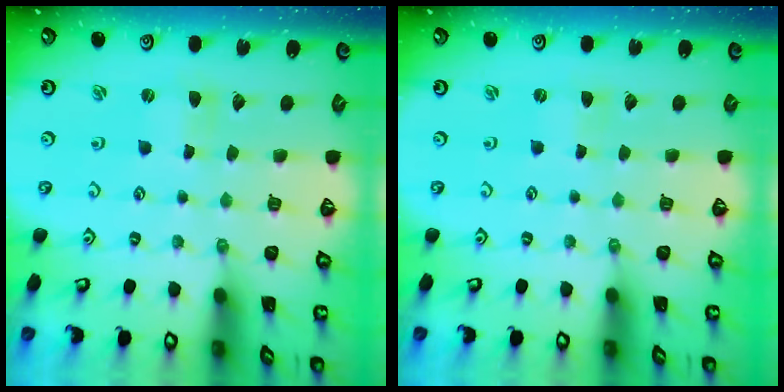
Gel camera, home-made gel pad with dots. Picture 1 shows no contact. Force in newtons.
{"total": 0.0}